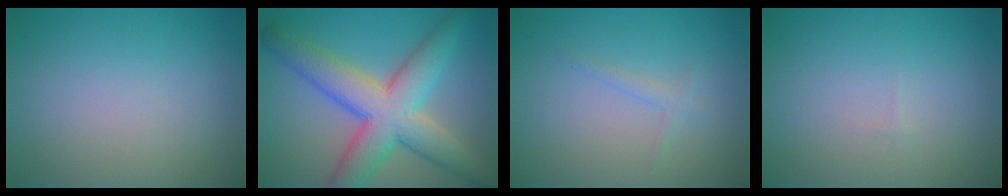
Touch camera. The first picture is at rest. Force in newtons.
{"total": 9.0, "press": 9.0, "slide": 0.5}
{"total": 1.0, "press": 1.0, "slide": 0.1}
{"total": 0.0}